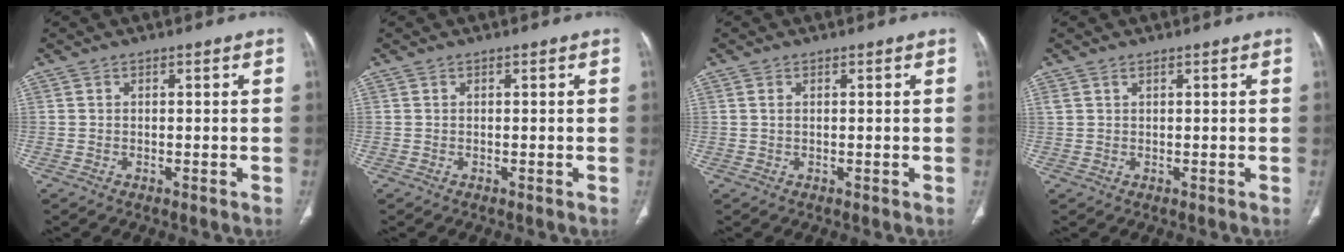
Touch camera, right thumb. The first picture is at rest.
{"total": 0.0}
{"total": 0.8, "force": [0.3, 0.4, 0.6], "torque": [-0.017, 0.005, 0.007]}
{"total": 1.0, "force": [0.7, 0.4, 0.5], "torque": [-0.013, 0.007, 0.016]}